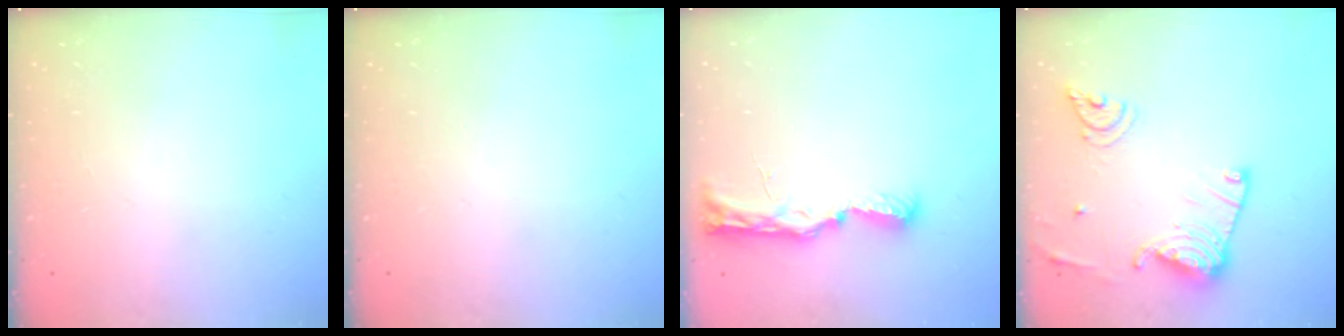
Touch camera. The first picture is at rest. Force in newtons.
{"total": 0.0}
{"total": 9.6, "press": 9.3, "slide": 2.4}
{"total": 15.7, "press": 15.6, "slide": 1.6}